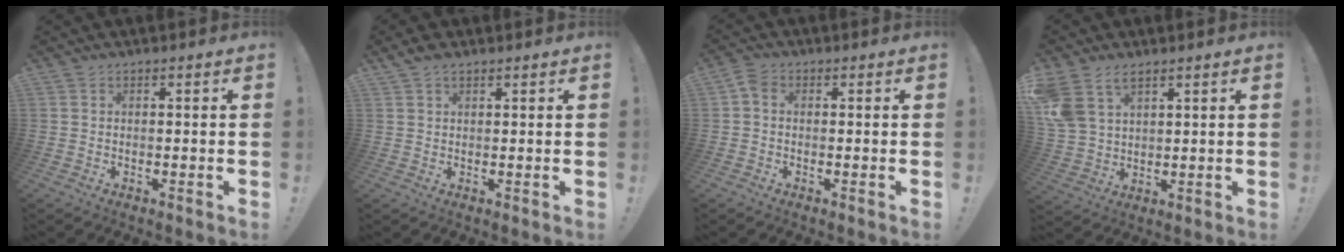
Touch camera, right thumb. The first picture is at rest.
{"total": 2.5, "force": [1.9, 1.2, 1.3], "torque": [-0.022, -0.006, 0.035]}
{"total": 2.6, "force": [0.0, 1.9, 1.8], "torque": [-0.033, 0.008, 0.001]}
{"total": 8.5, "force": [5.4, 5.3, 4.1], "torque": [-0.085, -0.022, 0.111]}